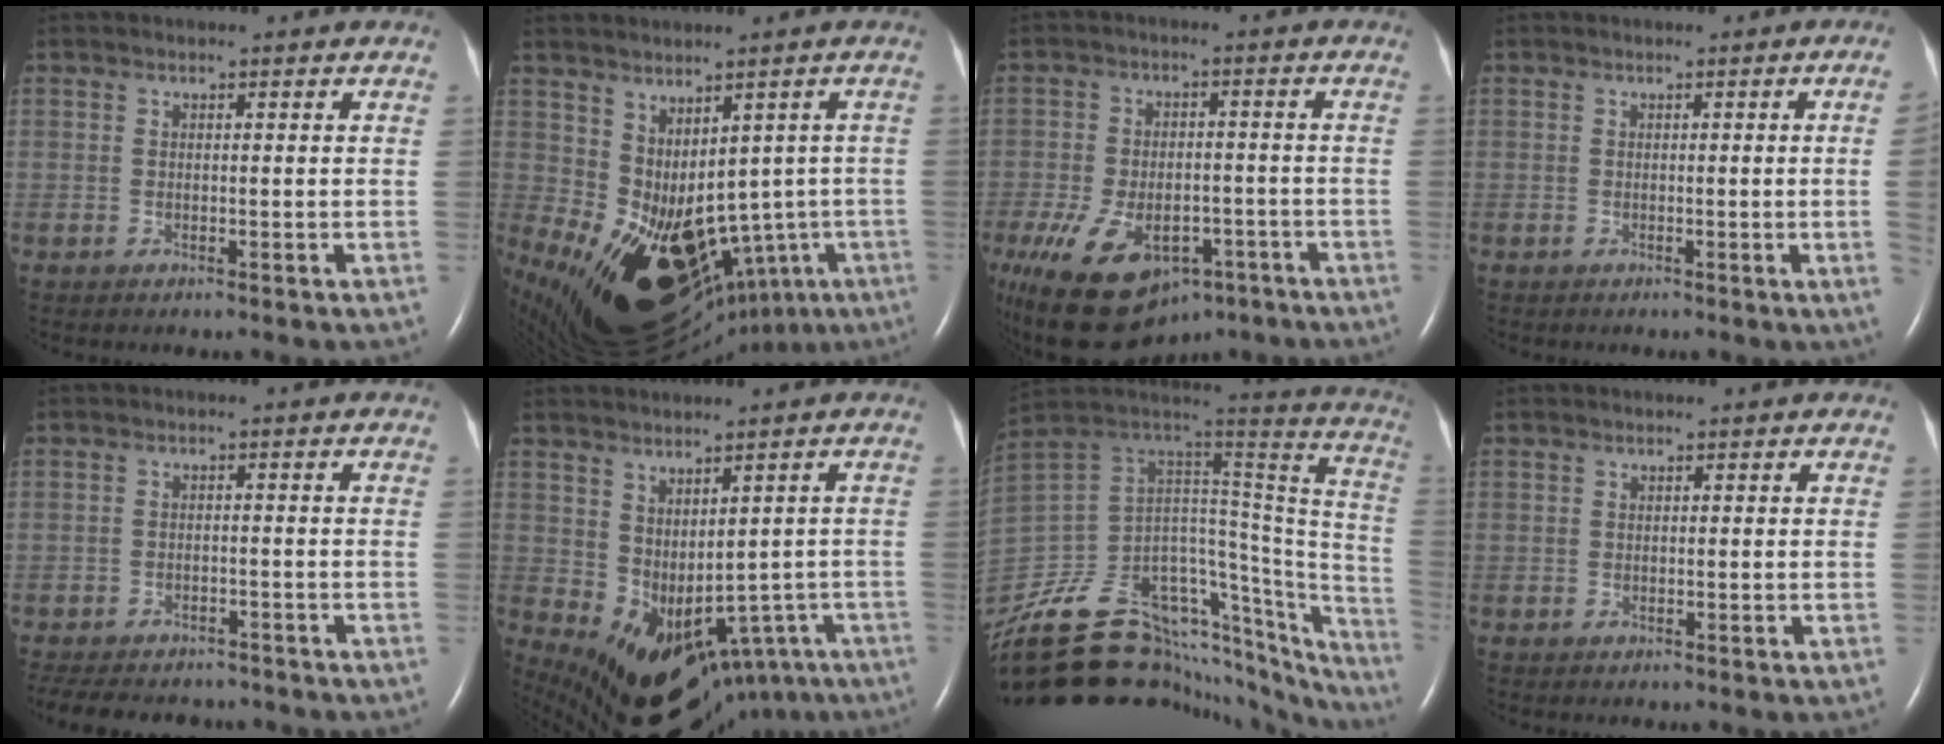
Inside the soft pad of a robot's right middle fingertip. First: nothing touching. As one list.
[{"total": 19.6, "force": [-7.9, 11.2, 14.0], "torque": [-0.186, -0.017, -0.075]}, {"total": 15.1, "force": [-9.2, 8.6, 8.3], "torque": [-0.195, -0.007, -0.138]}, {"total": 3.2, "force": [-0.1, -1.6, 2.8], "torque": [-0.035, -0.006, 0.001]}, {"total": 12.8, "force": [-11.1, 4.5, 4.3], "torque": [-0.095, -0.002, -0.143]}, {"total": 13.8, "force": [-6.7, 8.4, 8.6], "torque": [-0.120, 0.006, -0.064]}, {"total": 32.0, "force": [-25.7, 11.3, 15.3], "torque": [-0.152, 0.067, -0.355]}, {"total": 0.0}]